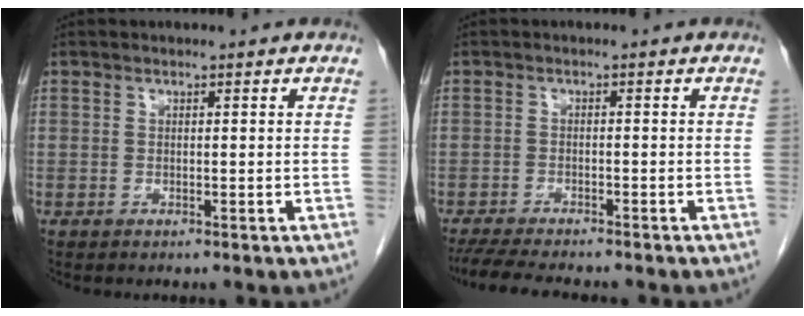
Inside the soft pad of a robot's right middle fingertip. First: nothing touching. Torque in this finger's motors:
{"motor_torque": [0.75, -0.37, 0.02, 0.01]}